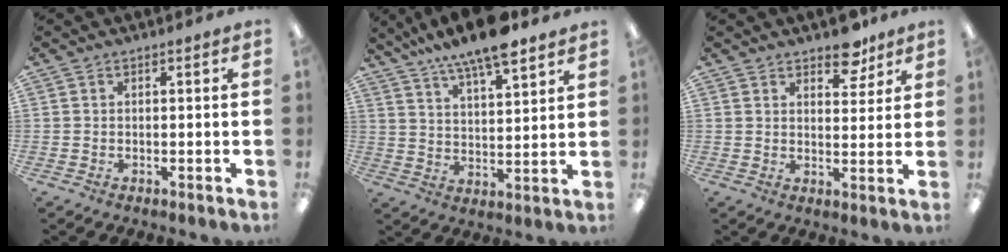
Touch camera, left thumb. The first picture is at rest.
{"total": 12.0, "force": [9.8, 3.1, 6.2], "torque": [-0.111, -0.051, 0.173]}
{"total": 7.1, "force": [5.5, 3.4, 2.9], "torque": [-0.014, -0.033, 0.093]}